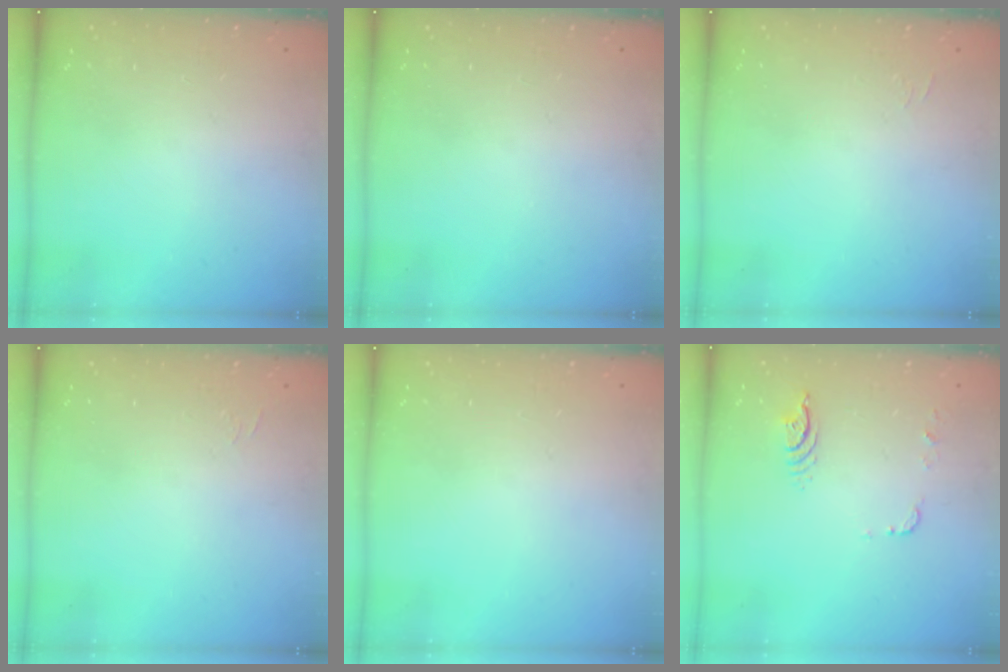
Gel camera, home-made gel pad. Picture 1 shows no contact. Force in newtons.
{"total": 0.0}
{"total": 4.5, "press": 4.4, "slide": 0.9}
{"total": 4.5, "press": 4.4, "slide": 0.9}
{"total": 0.0}
{"total": 5.2, "press": 5.1, "slide": 1.1}